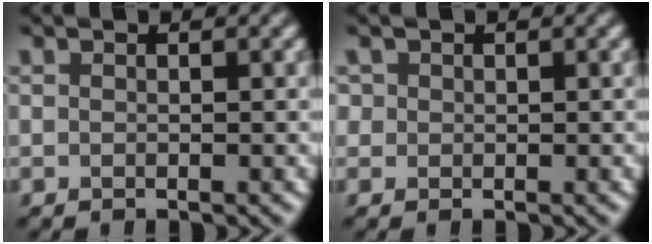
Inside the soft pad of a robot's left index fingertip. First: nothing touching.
{"total": 0.9, "force": [0.2, 0.8, 0.2], "torque": [-0.002, -0.003, 0.004]}